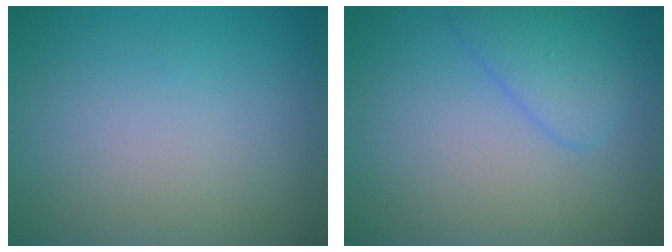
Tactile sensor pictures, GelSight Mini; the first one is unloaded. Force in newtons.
{"total": 2.9, "press": 2.9, "slide": 0.3}